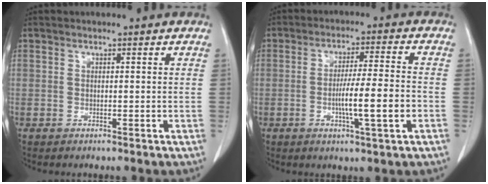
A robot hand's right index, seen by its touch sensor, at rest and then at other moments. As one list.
[{"total": 8.4, "force": [-2.2, 0.0, 8.1], "torque": [-0.137, -0.002, -0.038]}]